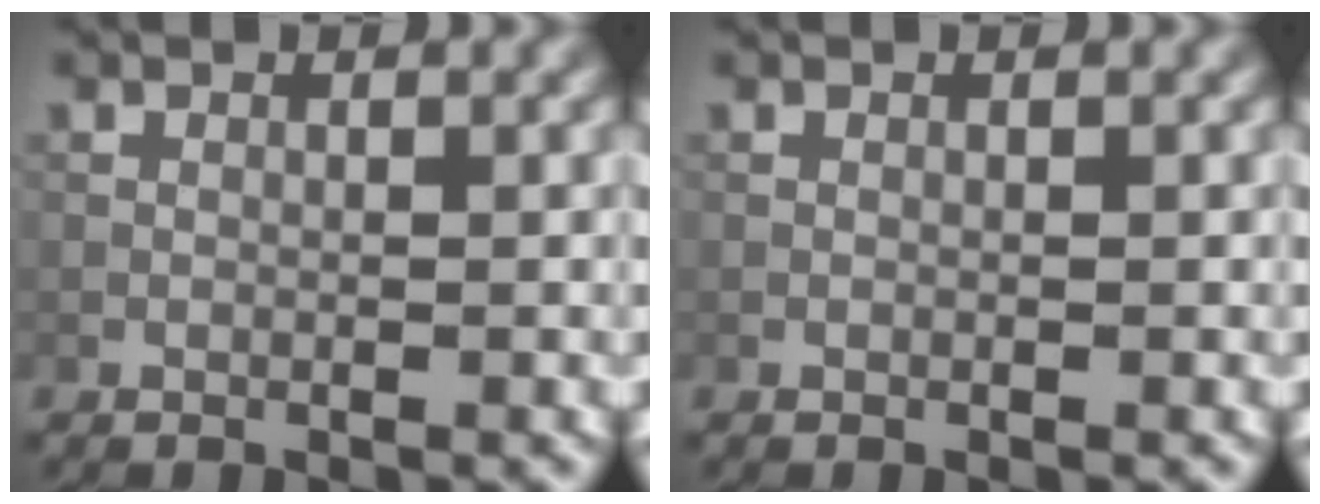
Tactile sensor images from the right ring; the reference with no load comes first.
{"total": 0.0}